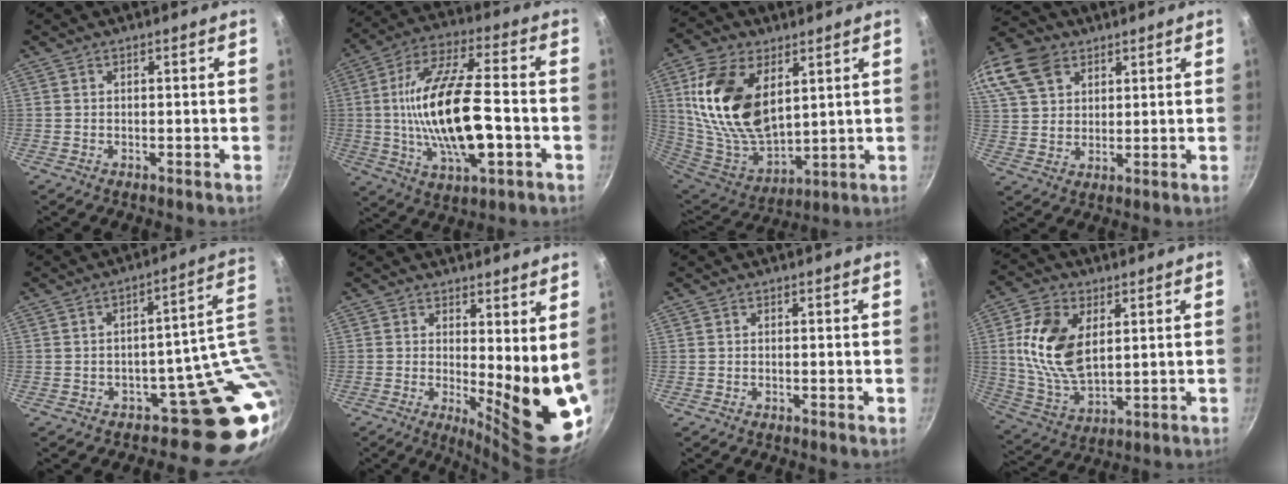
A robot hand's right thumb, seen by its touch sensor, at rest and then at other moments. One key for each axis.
{"total": 20.6, "fx": -2.5, "fy": 8.0, "fz": 18.8, "tx": -0.341, "ty": 0.021, "tz": -0.048}
{"total": 21.1, "fx": 6.5, "fy": 12.4, "fz": 15.8, "tx": -0.285, "ty": -0.038, "tz": 0.138}
{"total": 18.7, "fx": 9.7, "fy": 13.3, "fz": 9.0, "tx": -0.210, "ty": 0.023, "tz": 0.184}
{"total": 11.7, "fx": 2.5, "fy": 7.9, "fz": 8.3, "tx": -0.034, "ty": 0.007, "tz": 0.044}
{"total": 12.8, "fx": 2.0, "fy": 4.0, "fz": 11.9, "tx": -0.134, "ty": -0.050, "tz": 0.032}
{"total": 0.0}
{"total": 14.8, "fx": 3.4, "fy": 8.8, "fz": 11.4, "tx": -0.208, "ty": -0.017, "tz": 0.074}